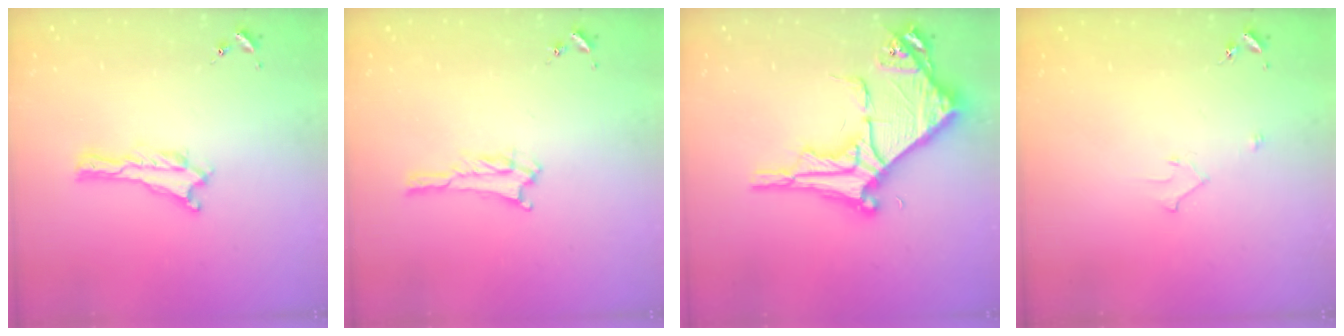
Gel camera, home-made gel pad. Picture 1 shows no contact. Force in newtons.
{"total": 2.8, "press": 2.8, "slide": 0.3}
{"total": 8.7, "press": 8.7, "slide": 1.0}
{"total": 2.2, "press": 2.2, "slide": 0.2}